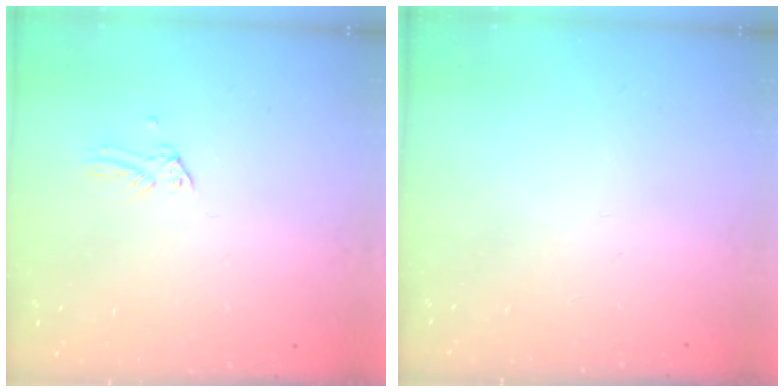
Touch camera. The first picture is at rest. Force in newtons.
{"total": 0.0}